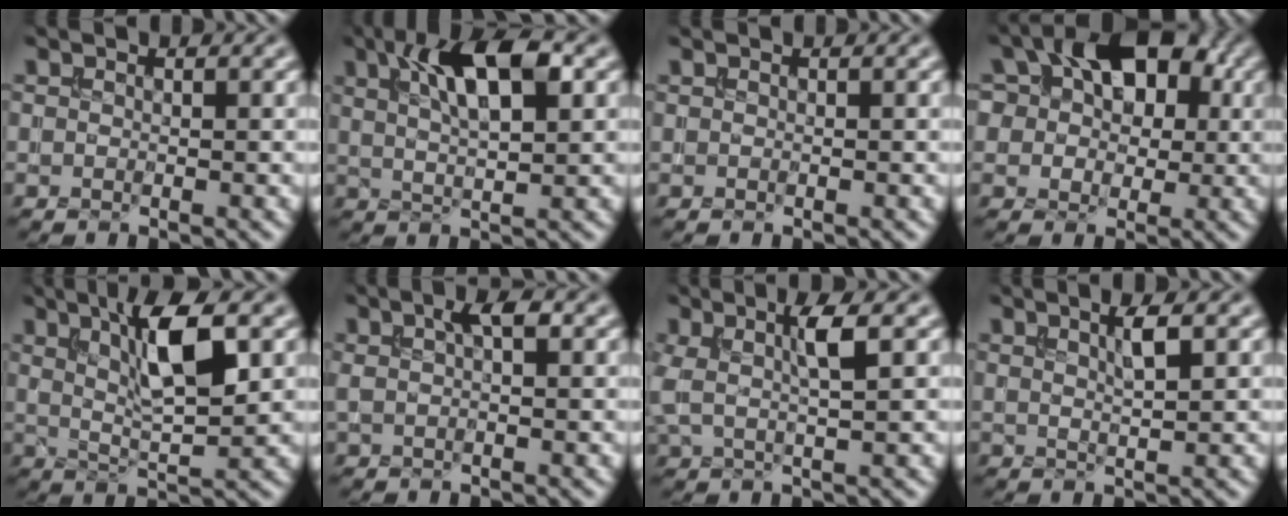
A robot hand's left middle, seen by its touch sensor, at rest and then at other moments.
{"total": 7.6, "force": [2.9, 2.5, 6.5], "torque": [-0.107, 0.010, 0.048]}
{"total": 0.0}
{"total": 10.1, "force": [3.1, 6.9, 6.6], "torque": [-0.091, 0.038, 0.033]}
{"total": 6.8, "force": [2.2, 1.6, 6.2], "torque": [-0.102, -0.001, 0.043]}
{"total": 2.5, "force": [0.9, 0.6, 2.2], "torque": [-0.032, 0.008, 0.016]}
{"total": 3.2, "force": [0.8, 0.6, 3.1], "torque": [-0.061, 0.004, 0.020]}
{"total": 2.4, "force": [1.0, 0.5, 2.1], "torque": [-0.026, 0.001, 0.020]}